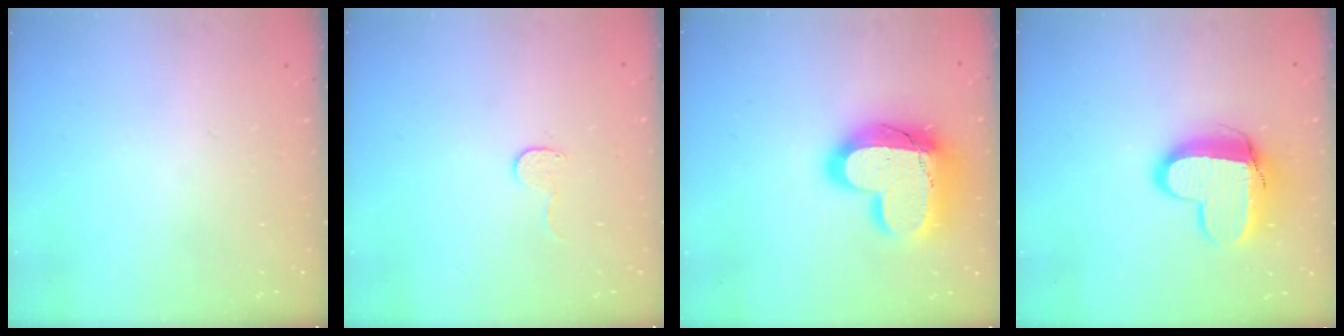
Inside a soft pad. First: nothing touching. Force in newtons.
{"total": 4.6, "press": 4.6, "slide": 0.4}
{"total": 20.9, "press": 20.9, "slide": 1.8}
{"total": 12.5, "press": 12.5, "slide": 1.0}